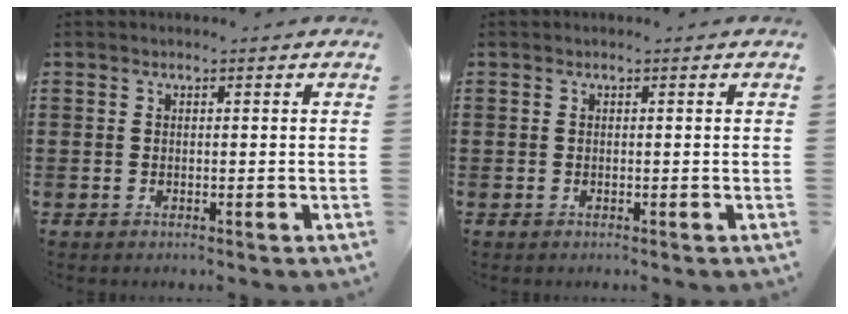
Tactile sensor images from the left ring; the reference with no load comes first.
{"total": 0.0}